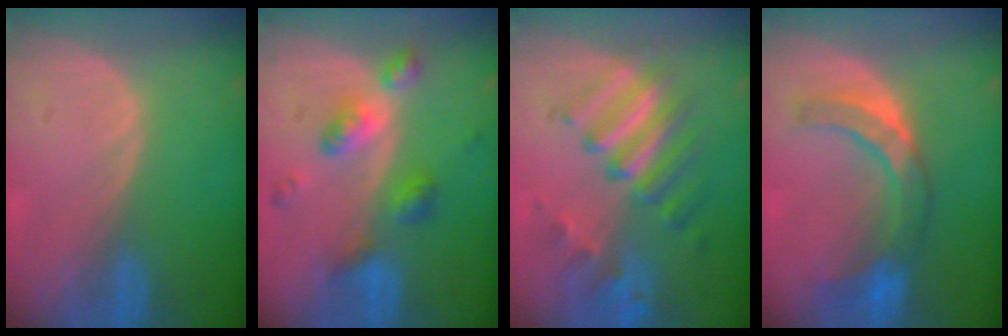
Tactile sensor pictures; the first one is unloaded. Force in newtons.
{"total": 6.4, "press": 6.4, "slide": 0.4}
{"total": 9.6, "press": 8.2, "slide": 4.9}
{"total": 7.6, "press": 7.5, "slide": 1.3}